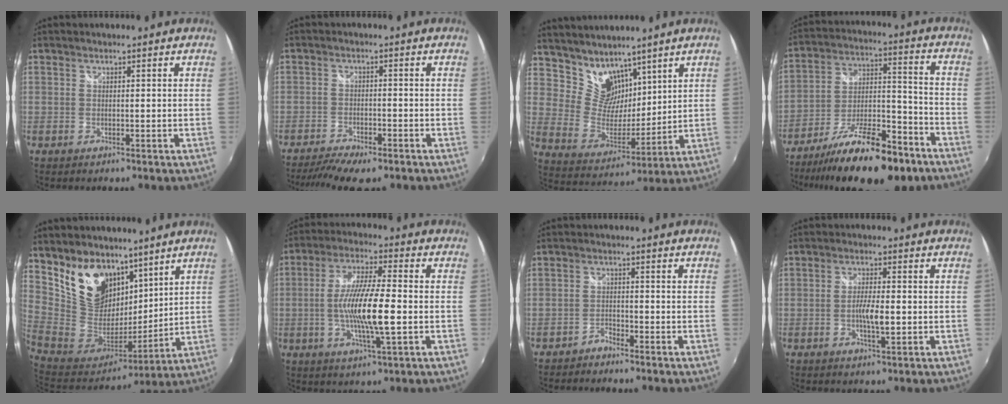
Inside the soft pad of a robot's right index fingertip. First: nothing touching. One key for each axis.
{"total": 9.6, "fx": -7.6, "fy": 2.6, "fz": 5.2, "tx": -0.122, "ty": -0.024, "tz": -0.126}
{"total": 10.7, "fx": 8.4, "fy": 6.2, "fz": 2.7, "tx": -0.050, "ty": 0.004, "tz": 0.170}
{"total": 22.4, "fx": -15.6, "fy": 7.3, "fz": 14.4, "tx": -0.252, "ty": -0.017, "tz": -0.244}
{"total": 17.2, "fx": 11.3, "fy": 10.7, "fz": 7.2, "tx": -0.158, "ty": 0.012, "tz": 0.236}
{"total": 12.6, "fx": -2.1, "fy": 1.8, "fz": 12.3, "tx": -0.235, "ty": -0.006, "tz": -0.041}
{"total": 2.1, "fx": -2.0, "fy": 0.5, "fz": 0.2, "tx": -0.010, "ty": 0.001, "tz": -0.040}
{"total": 4.6, "fx": -0.9, "fy": 1.0, "fz": 4.4, "tx": -0.082, "ty": -0.003, "tz": -0.016}